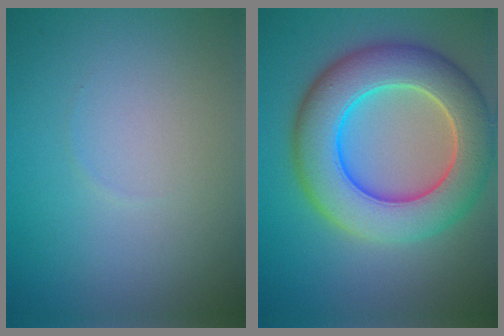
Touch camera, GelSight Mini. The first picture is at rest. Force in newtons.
{"total": 10.1, "press": 10.0, "slide": 0.7}